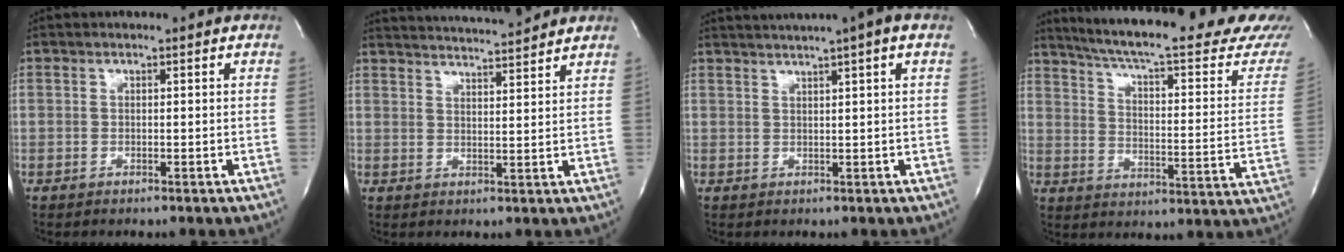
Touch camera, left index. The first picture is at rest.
{"total": 12.7, "force": [11.9, 0.0, 4.4], "torque": [-0.079, 0.009, 0.166]}
{"total": 9.1, "force": [6.7, -0.6, 6.2], "torque": [-0.102, 0.030, 0.080]}
{"total": 28.7, "force": [25.0, 1.8, 14.0], "torque": [-0.212, -0.077, 0.313]}